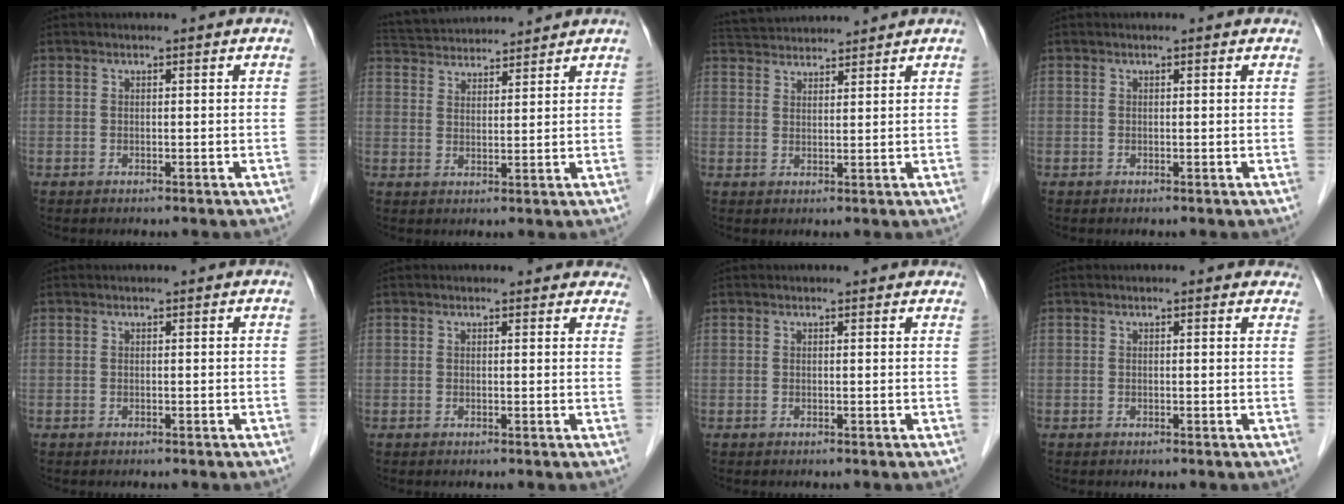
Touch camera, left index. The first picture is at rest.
{"total": 11.2, "force": [10.7, 1.6, 2.7], "torque": [-0.056, 0.040, 0.173]}
{"total": 8.0, "force": [7.8, 0.8, 1.8], "torque": [-0.039, 0.039, 0.128]}
{"total": 0.5, "force": [0.3, 0.3, 0.2], "torque": [-0.005, 0.006, 0.000]}
{"total": 0.0}
{"total": 6.2, "force": [5.6, 2.0, 1.5], "torque": [0.008, 0.003, 0.041]}
{"total": 2.4, "force": [2.1, 0.7, 0.9], "torque": [-0.012, 0.012, 0.014]}
{"total": 2.0, "force": [1.6, 1.0, 0.6], "torque": [0.001, 0.003, 0.003]}